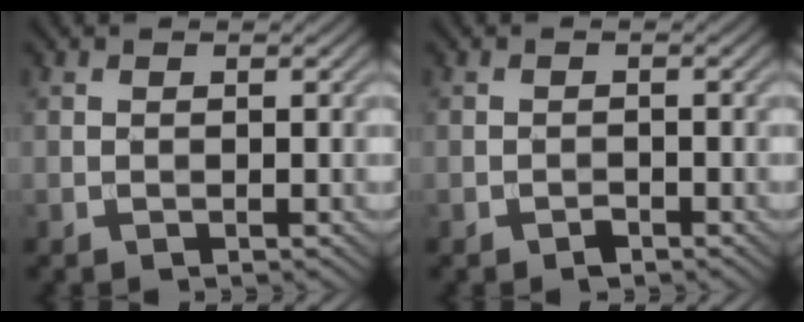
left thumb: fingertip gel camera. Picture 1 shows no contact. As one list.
[{"total": 1.1, "force": [-0.8, 0.5, 0.5], "torque": [-0.006, 0.000, -0.016]}]